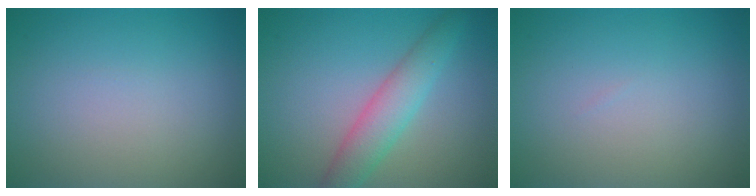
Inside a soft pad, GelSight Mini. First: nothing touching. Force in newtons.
{"total": 3.9, "press": 3.9, "slide": 0.0}
{"total": 0.0}